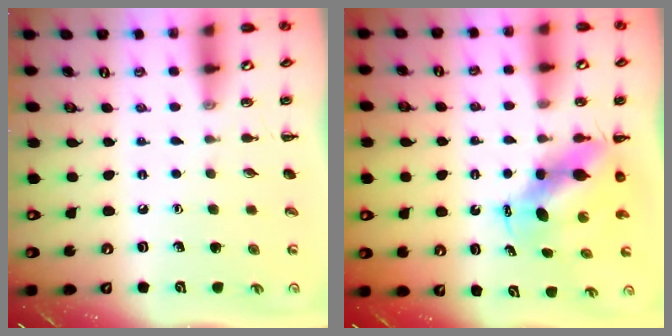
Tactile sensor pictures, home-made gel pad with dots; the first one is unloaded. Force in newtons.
{"total": 8.7, "press": 8.5, "slide": 1.5}